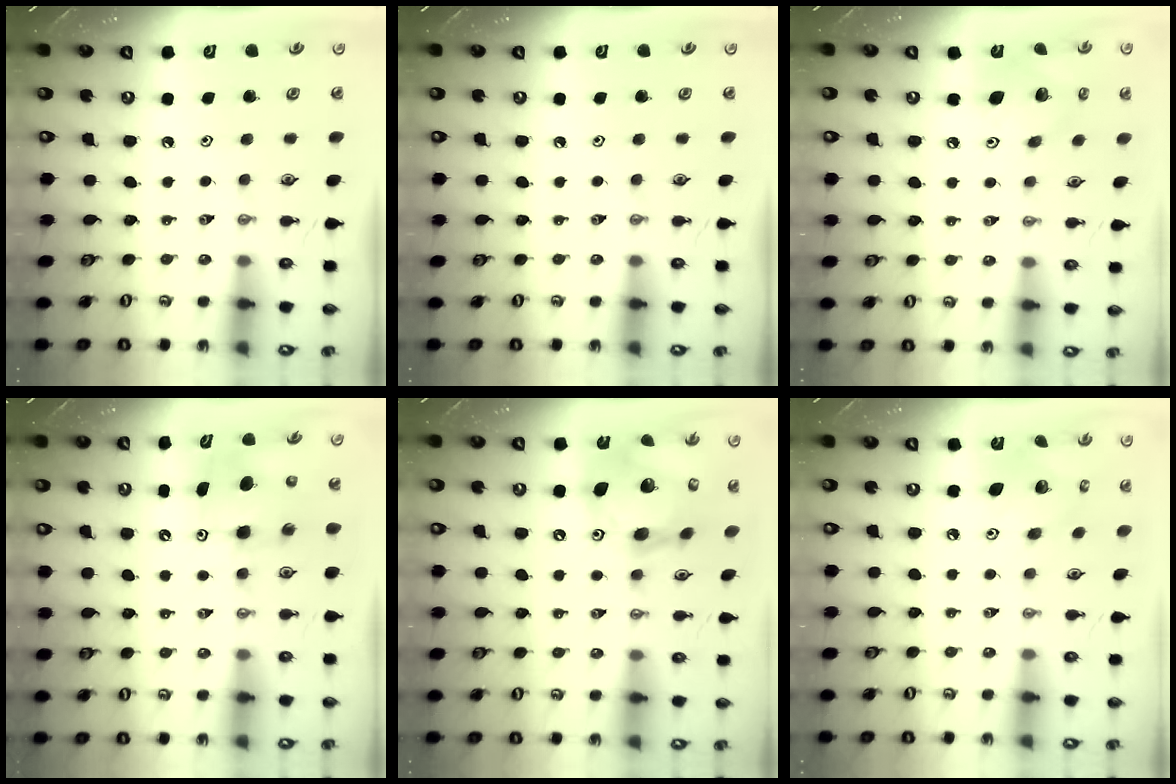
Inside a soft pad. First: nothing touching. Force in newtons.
{"total": 0.0}
{"total": 12.9, "press": 12.6, "slide": 2.5}
{"total": 8.0, "press": 7.8, "slide": 1.9}
{"total": 16.9, "press": 16.9, "slide": 1.7}
{"total": 10.1, "press": 10.1, "slide": 0.9}